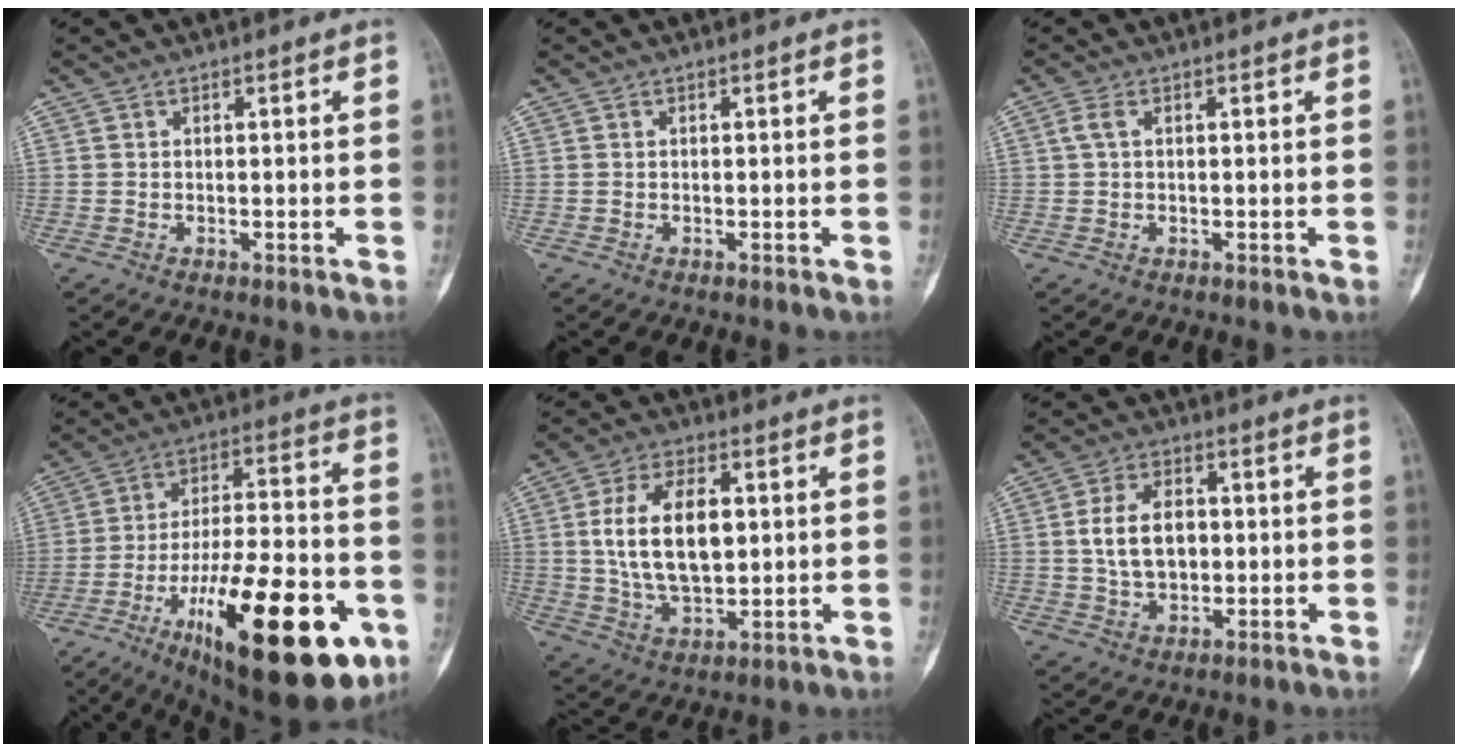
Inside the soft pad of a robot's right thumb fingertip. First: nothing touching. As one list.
[{"total": 0.0}, {"total": 1.7, "force": [0.5, 0.9, 1.4], "torque": [-0.039, 0.006, 0.011]}, {"total": 30.9, "force": [-12.6, 10.7, 26.1], "torque": [-0.367, 0.049, -0.181]}, {"total": 14.6, "force": [2.1, 8.2, 12.0], "torque": [-0.202, -0.003, 0.042]}, {"total": 9.1, "force": [0.6, 6.0, 6.9], "torque": [-0.110, 0.007, 0.013]}]